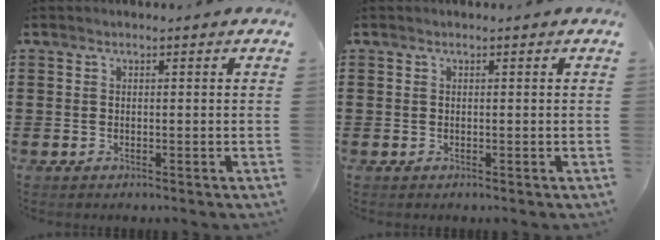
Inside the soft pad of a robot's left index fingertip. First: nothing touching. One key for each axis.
{"total": 0.0}